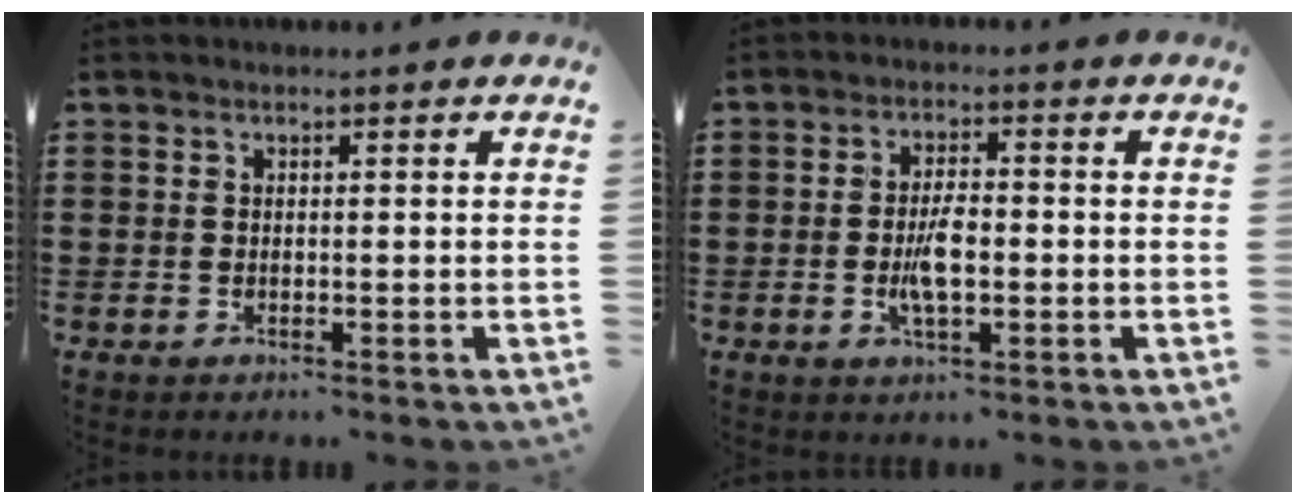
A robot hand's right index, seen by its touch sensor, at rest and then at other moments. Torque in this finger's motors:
{"motor_torque": [2.14, 0.00, 0.54, 0.17]}